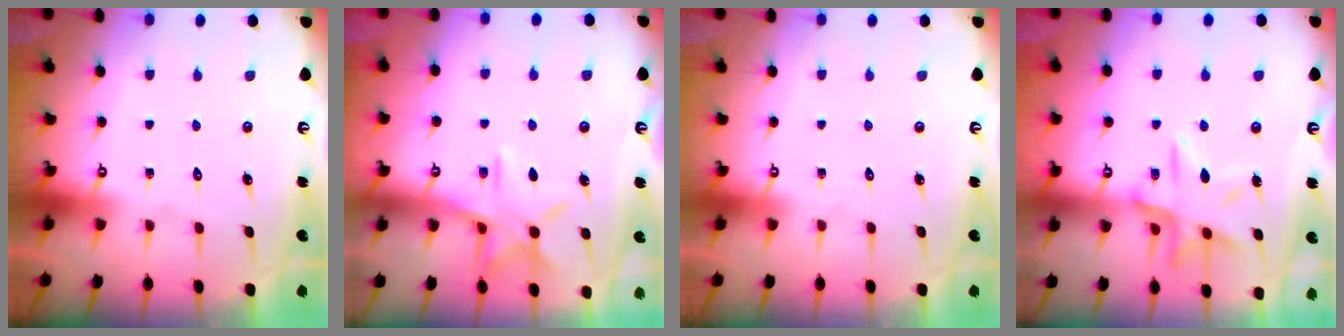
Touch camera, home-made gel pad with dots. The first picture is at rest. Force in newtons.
{"total": 10.1, "press": 10.0, "slide": 0.6}
{"total": 0.0}
{"total": 12.8, "press": 12.7, "slide": 1.2}